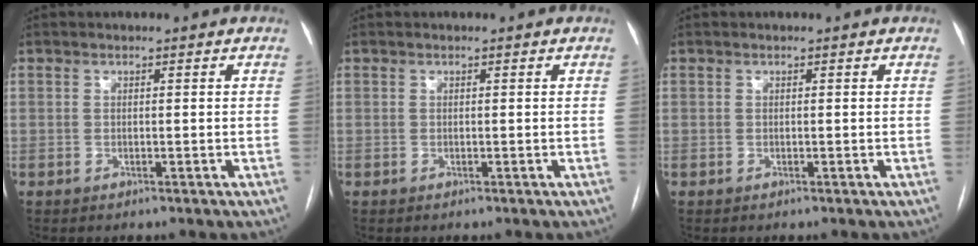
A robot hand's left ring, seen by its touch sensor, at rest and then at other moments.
{"total": 0.0}
{"total": 0.0}